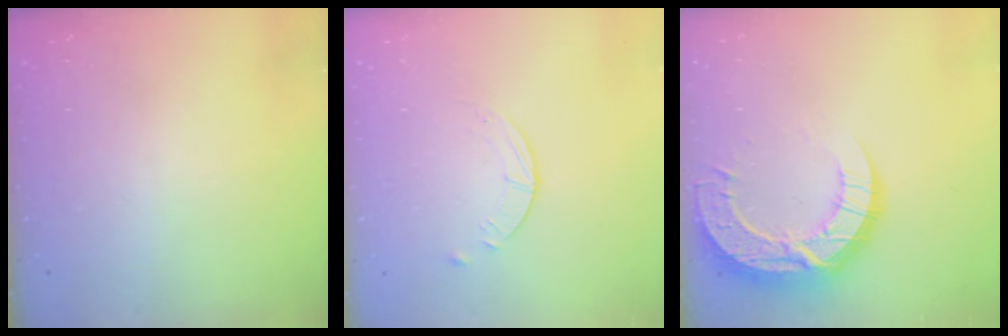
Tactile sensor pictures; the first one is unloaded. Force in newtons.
{"total": 2.6, "press": 2.5, "slide": 0.3}
{"total": 16.3, "press": 16.3, "slide": 1.4}